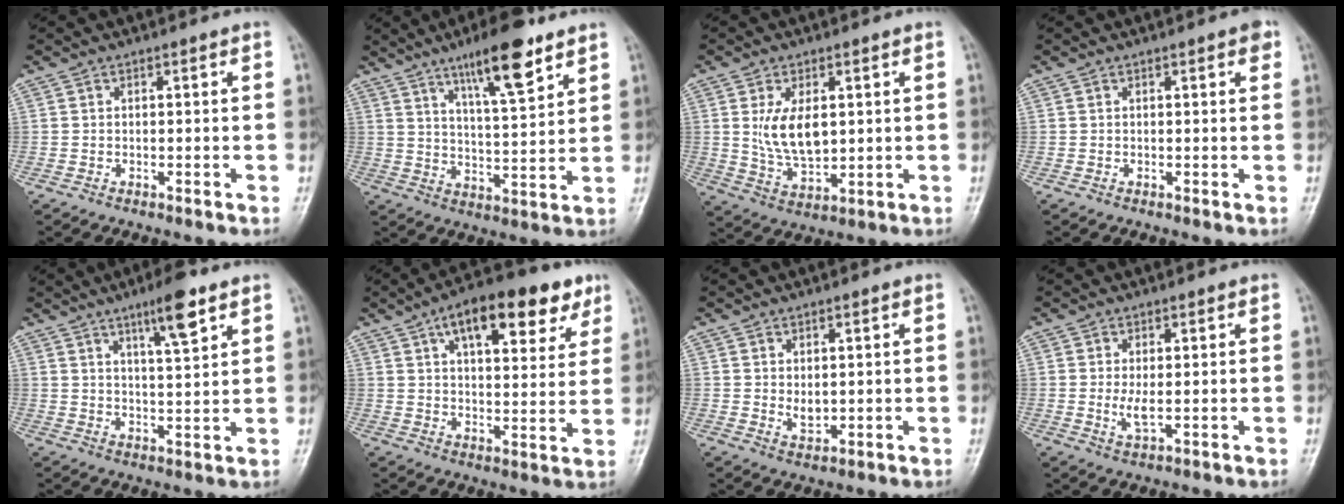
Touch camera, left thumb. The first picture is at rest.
{"total": 12.9, "force": [8.1, 2.9, 9.6], "torque": [-0.143, -0.042, 0.134]}
{"total": 9.0, "force": [1.7, 4.9, 7.3], "torque": [-0.121, -0.018, 0.045]}
{"total": 1.8, "force": [0.9, 0.5, 1.5], "torque": [-0.018, 0.000, 0.008]}
{"total": 8.2, "force": [5.0, 1.3, 6.3], "torque": [-0.100, -0.028, 0.084]}
{"total": 17.4, "force": [9.3, 7.5, 12.7], "torque": [-0.152, -0.014, 0.137]}
{"total": 2.8, "force": [0.5, 1.7, 2.2], "torque": [-0.030, -0.011, 0.015]}
{"total": 2.8, "force": [0.1, 1.0, 2.7], "torque": [-0.058, -0.009, 0.008]}